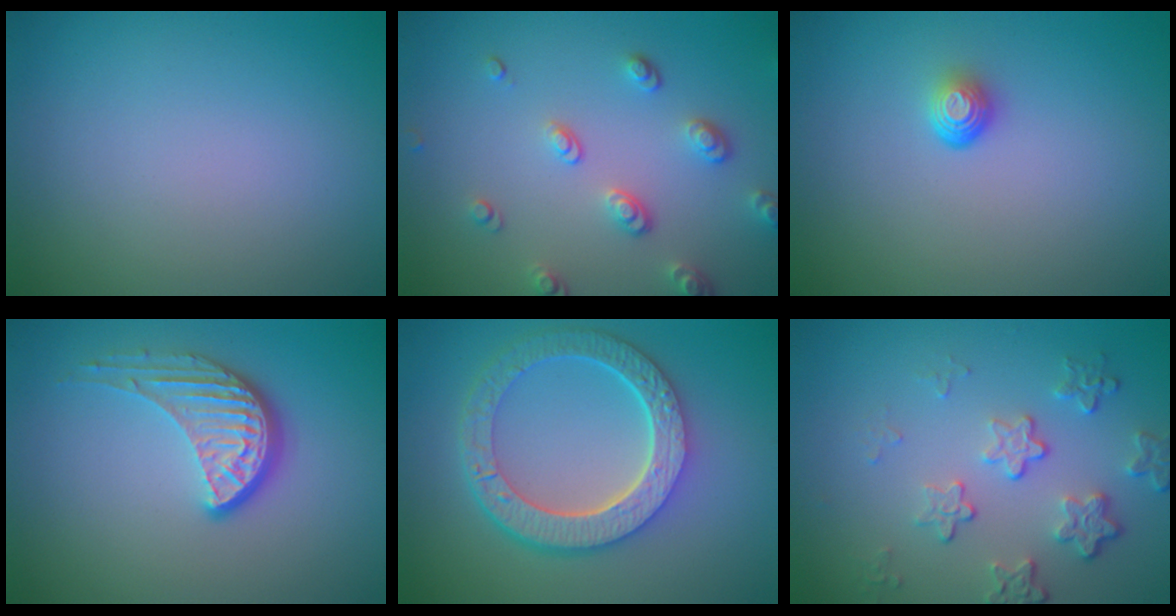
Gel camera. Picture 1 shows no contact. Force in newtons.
{"total": 3.2, "press": 2.8, "slide": 1.7}
{"total": 1.5, "press": 1.0, "slide": 1.2}
{"total": 4.0, "press": 3.0, "slide": 2.7}
{"total": 6.5, "press": 5.0, "slide": 4.2}
{"total": 4.1, "press": 2.9, "slide": 2.9}